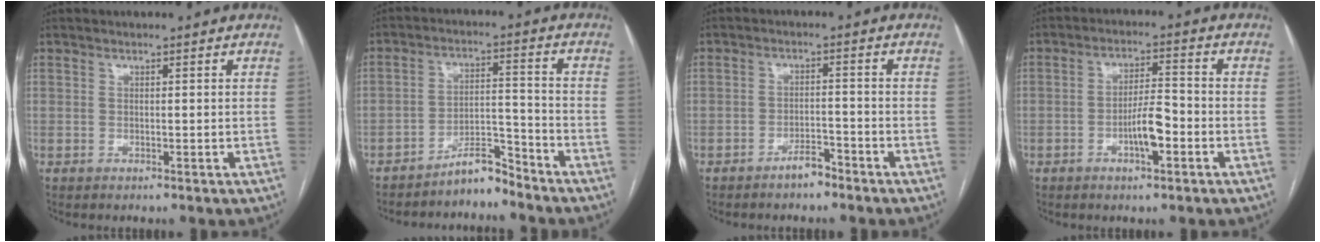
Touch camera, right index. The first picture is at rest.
{"total": 5.3, "force": [-5.0, 1.1, 1.5], "torque": [-0.013, 0.015, -0.088]}
{"total": 3.1, "force": [-2.6, 1.1, 1.4], "torque": [-0.022, 0.004, -0.043]}
{"total": 5.9, "force": [-2.2, 1.4, 5.4], "torque": [-0.099, 0.008, -0.037]}